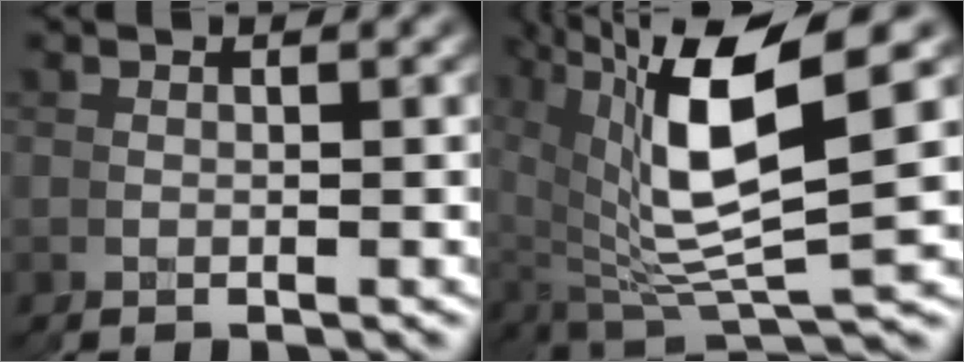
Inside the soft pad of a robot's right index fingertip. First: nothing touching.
{"total": 10.4, "force": [2.6, 4.3, 9.1], "torque": [-0.177, 0.002, 0.052]}